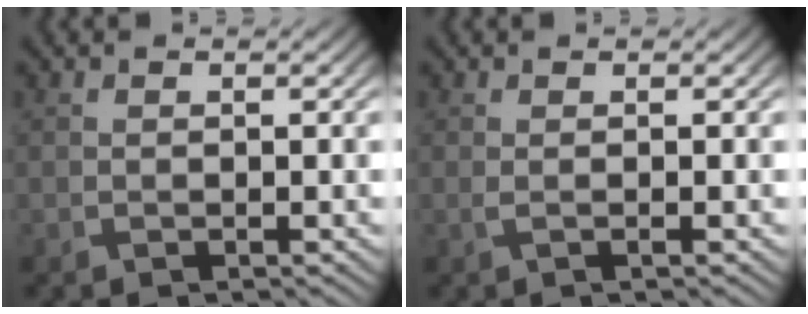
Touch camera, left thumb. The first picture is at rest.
{"total": 0.8, "force": [0.0, 0.1, 0.8], "torque": [-0.018, 0.001, -0.001]}